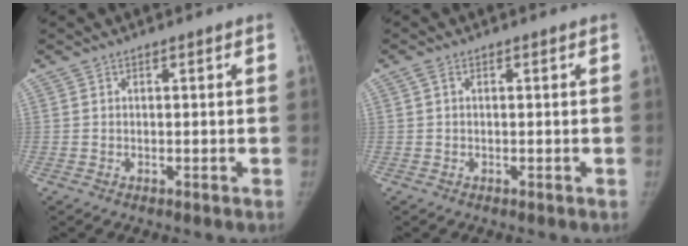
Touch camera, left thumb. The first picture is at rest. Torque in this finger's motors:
{"motor_torque": [0.00, 0.49, 0.25, 0.40, 0.07]}